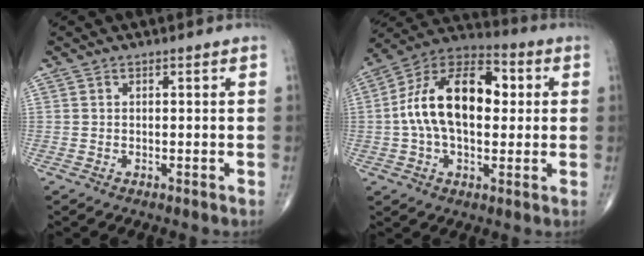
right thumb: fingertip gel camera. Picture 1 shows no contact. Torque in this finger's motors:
{"motor_torque": [2.01, 2.14, 1.61, -0.10, 0.45]}